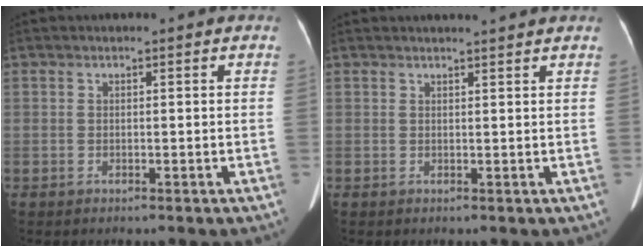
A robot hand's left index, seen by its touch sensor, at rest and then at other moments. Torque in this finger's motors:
{"motor_torque": [-0.21, -0.22, 0.06, 0.02]}